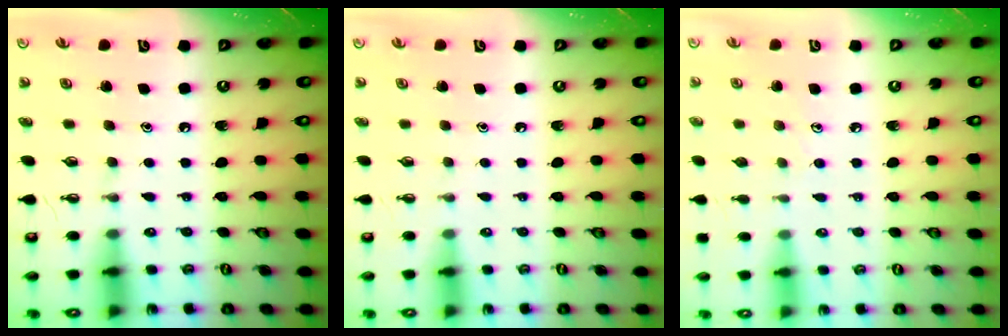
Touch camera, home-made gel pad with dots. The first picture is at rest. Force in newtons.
{"total": 0.0}
{"total": 3.5, "press": 3.5, "slide": 0.4}